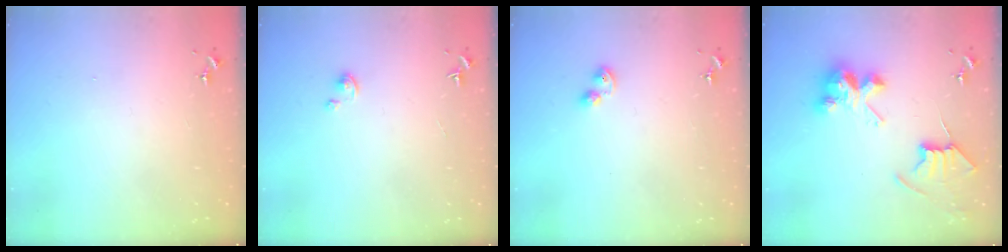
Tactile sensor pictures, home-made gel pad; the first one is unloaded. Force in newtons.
{"total": 2.4, "press": 2.4, "slide": 0.3}
{"total": 4.3, "press": 4.2, "slide": 1.0}
{"total": 9.8, "press": 9.7, "slide": 0.9}